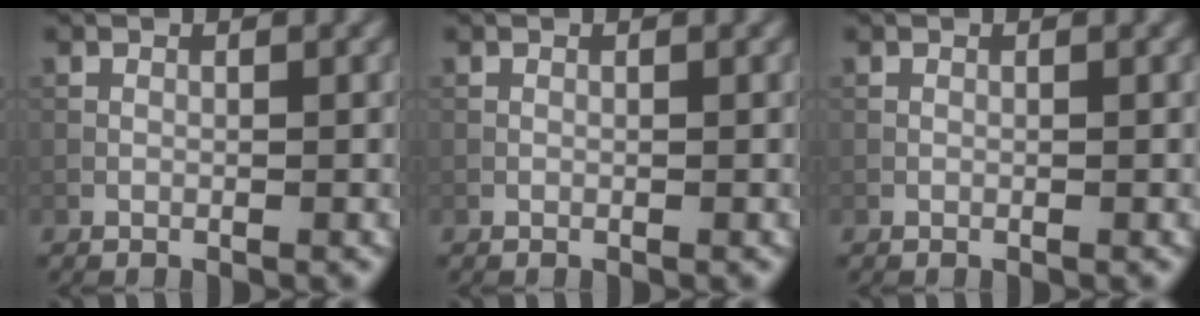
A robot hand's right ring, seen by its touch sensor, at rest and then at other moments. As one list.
[{"total": 0.0}, {"total": 0.0}]